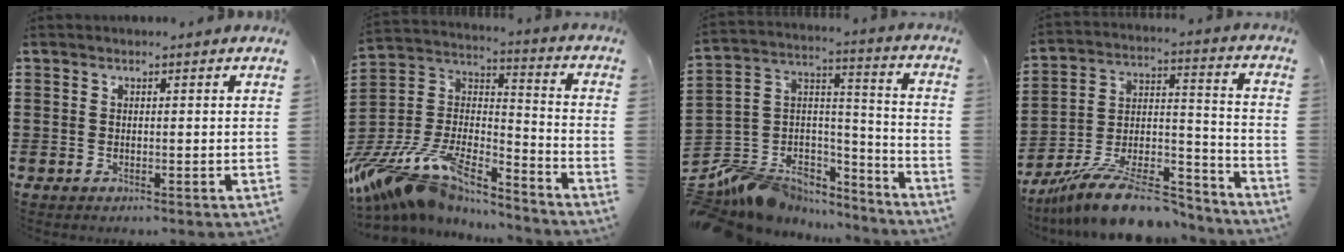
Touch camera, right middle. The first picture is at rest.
{"total": 14.1, "force": [-11.8, 4.3, 6.4], "torque": [-0.149, 0.012, -0.221]}
{"total": 9.2, "force": [-7.4, 5.1, 1.7], "torque": [-0.061, -0.002, -0.142]}
{"total": 14.2, "force": [-12.0, 3.1, 7.0], "torque": [-0.108, 0.047, -0.216]}